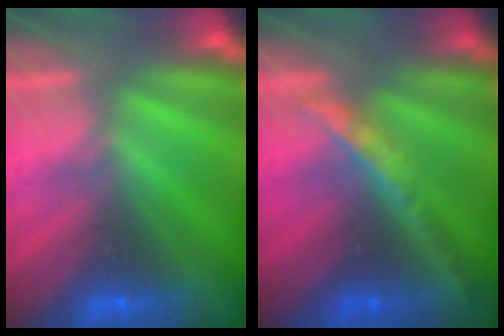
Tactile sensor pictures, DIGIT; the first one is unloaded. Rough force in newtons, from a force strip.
{"total": 2.4}